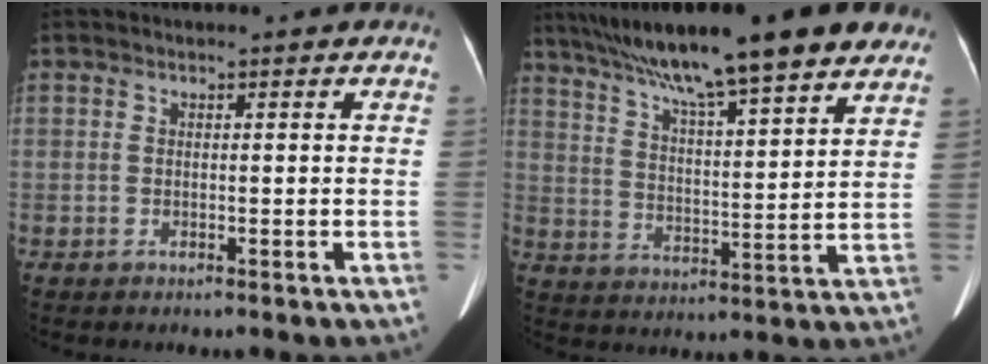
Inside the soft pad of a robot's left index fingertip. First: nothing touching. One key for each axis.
{"total": 21.7, "fx": 16.6, "fy": 2.3, "fz": 13.8, "tx": -0.230, "ty": 0.033, "tz": 0.248}